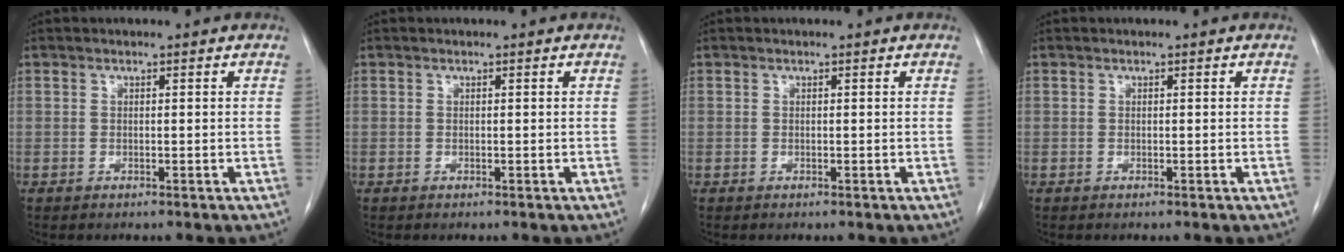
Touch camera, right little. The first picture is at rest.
{"total": 0.0}
{"total": 0.0}
{"total": 0.0}